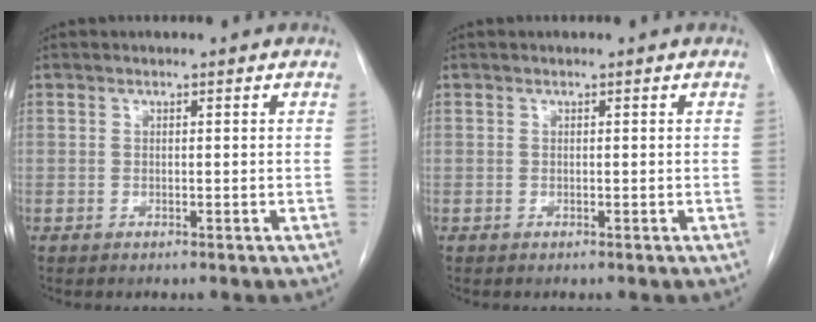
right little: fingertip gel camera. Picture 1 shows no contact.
{"total": 0.0}